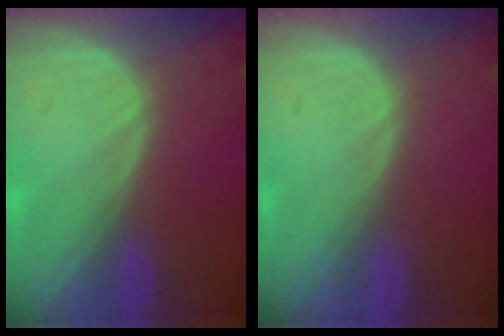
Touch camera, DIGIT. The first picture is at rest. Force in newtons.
{"total": 0.0}